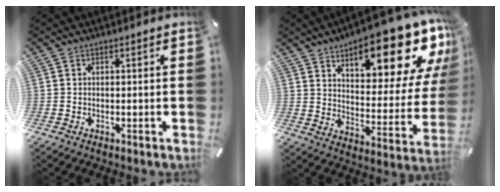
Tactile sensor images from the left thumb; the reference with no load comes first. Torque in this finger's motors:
{"motor_torque": [1.65, 0.51, 2.04, -0.73, 0.20]}